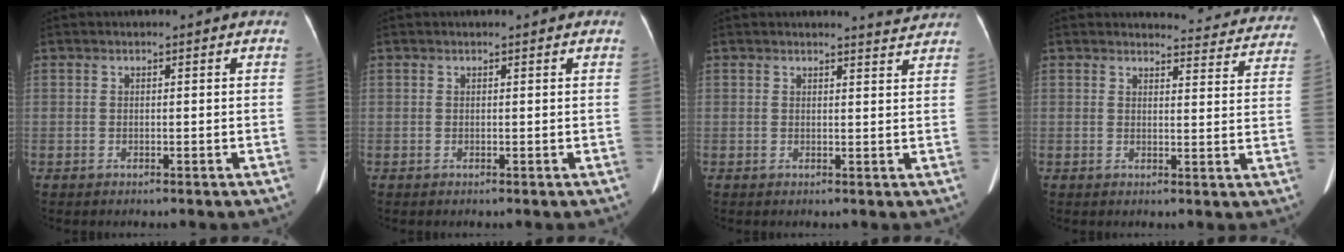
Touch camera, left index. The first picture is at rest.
{"total": 0.9, "force": [0.8, 0.3, 0.5], "torque": [-0.008, 0.006, 0.006]}
{"total": 2.5, "force": [2.5, -0.4, -0.1], "torque": [-0.007, -0.013, 0.026]}
{"total": 11.6, "force": [11.3, 2.1, 0.6], "torque": [0.025, -0.040, 0.099]}